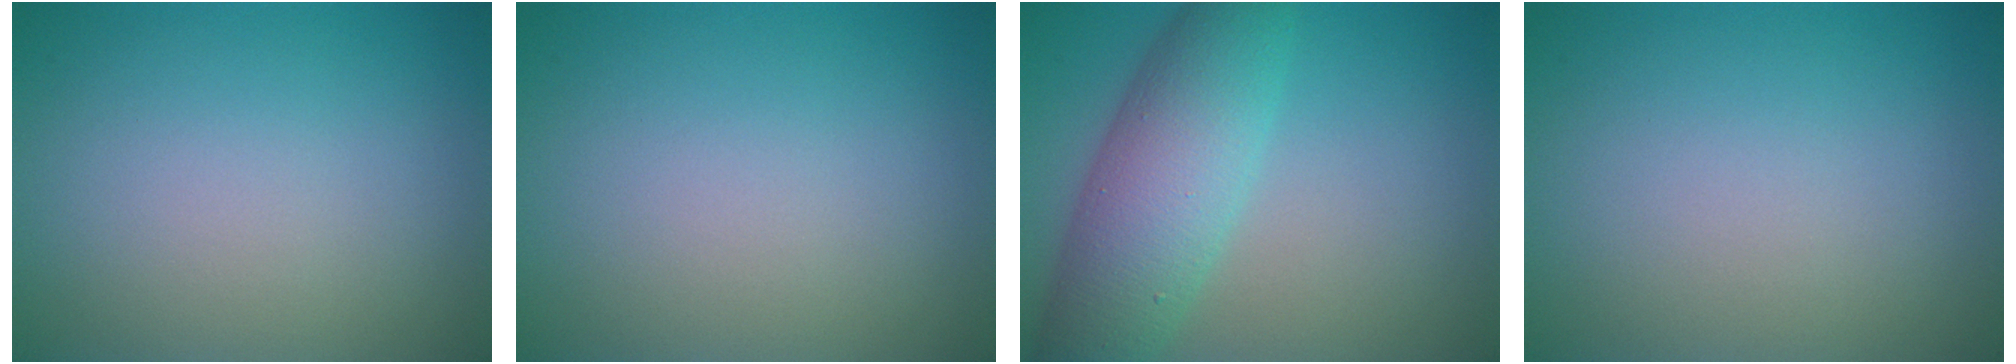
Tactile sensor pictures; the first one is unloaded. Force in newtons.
{"total": 0.0}
{"total": 7.4, "press": 7.4, "slide": 0.2}
{"total": 0.0}